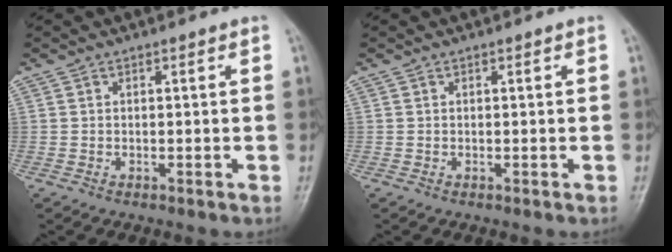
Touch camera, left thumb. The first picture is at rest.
{"total": 0.0}